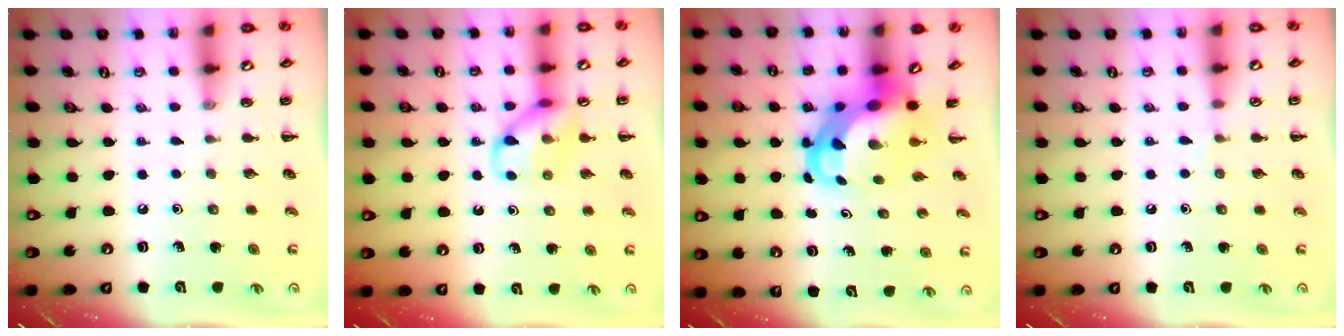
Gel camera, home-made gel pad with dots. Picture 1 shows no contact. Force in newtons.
{"total": 10.4, "press": 10.3, "slide": 1.5}
{"total": 6.4, "press": 6.1, "slide": 1.8}
{"total": 3.1, "press": 3.0, "slide": 1.0}